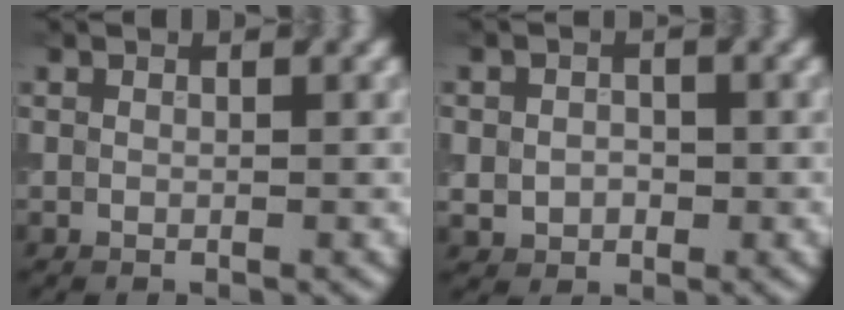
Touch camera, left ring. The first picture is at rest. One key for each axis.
{"total": 2.4, "fx": -0.2, "fy": 2.0, "fz": 1.3, "tx": -0.020, "ty": -0.003, "tz": -0.008}